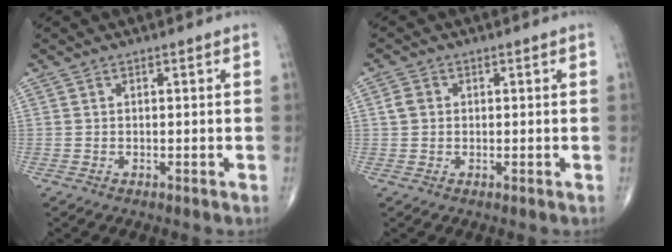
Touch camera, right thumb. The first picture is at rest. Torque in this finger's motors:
{"motor_torque": [-0.22, 0.12, 0.23, 0.12, 0.00]}